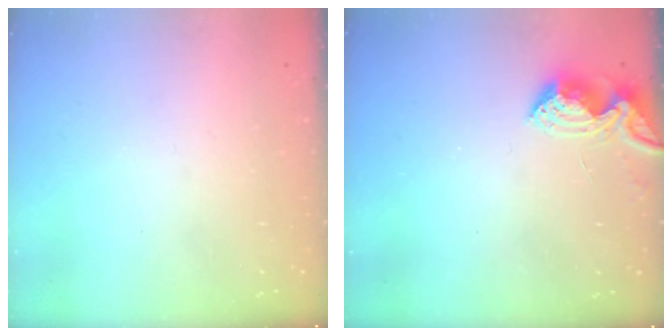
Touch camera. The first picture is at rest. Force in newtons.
{"total": 6.9, "press": 6.9, "slide": 0.7}